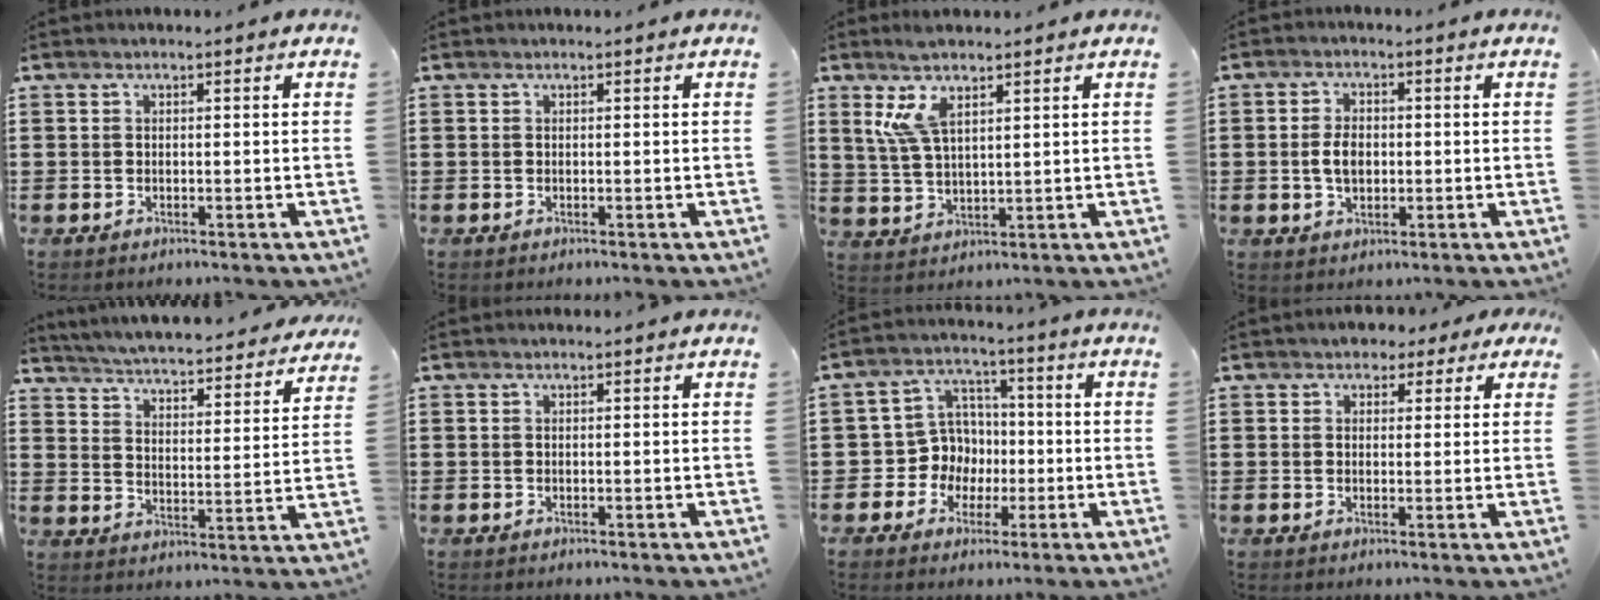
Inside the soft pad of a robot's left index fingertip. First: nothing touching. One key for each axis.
{"total": 0.0}
{"total": 6.8, "fx": 3.6, "fy": 2.0, "fz": 5.4, "tx": -0.122, "ty": 0.001, "tz": 0.063}
{"total": 4.1, "fx": -0.2, "fy": 2.5, "fz": 3.2, "tx": -0.071, "ty": 0.004, "tz": -0.006}
{"total": 4.5, "fx": 4.4, "fy": -0.6, "fz": 0.8, "tx": -0.038, "ty": -0.040, "tz": 0.070}
{"total": 0.0}
{"total": 7.5, "fx": -0.6, "fy": 7.2, "fz": 1.9, "tx": -0.078, "ty": 0.007, "tz": -0.012}
{"total": 2.4, "fx": 1.5, "fy": 1.7, "fz": 0.7, "tx": -0.017, "ty": 0.009, "tz": 0.024}